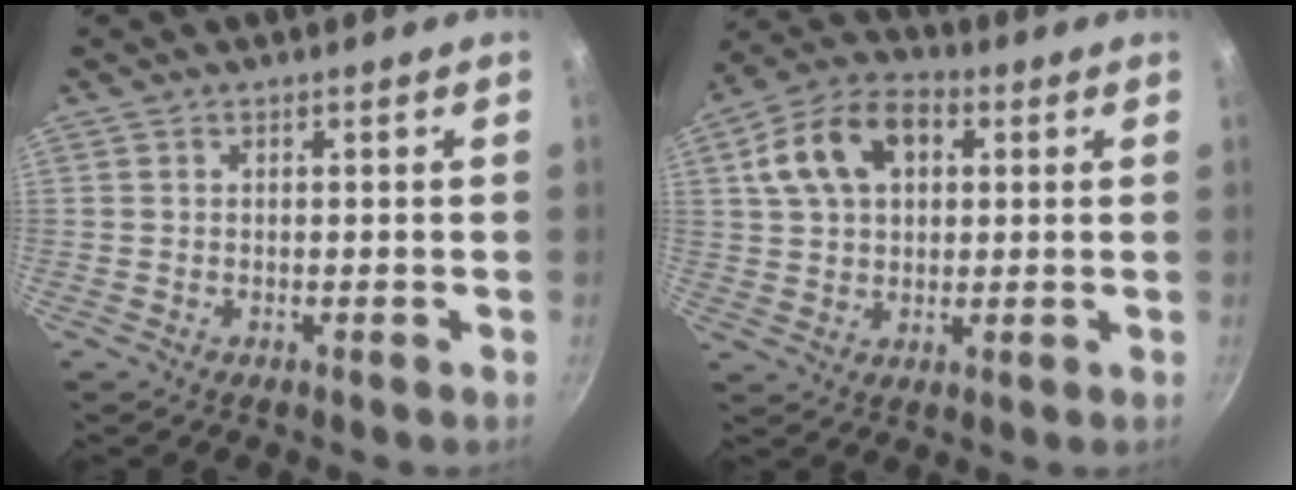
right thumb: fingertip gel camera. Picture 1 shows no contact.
{"total": 13.0, "force": [3.7, 8.9, 8.8], "torque": [-0.144, 0.017, 0.050]}